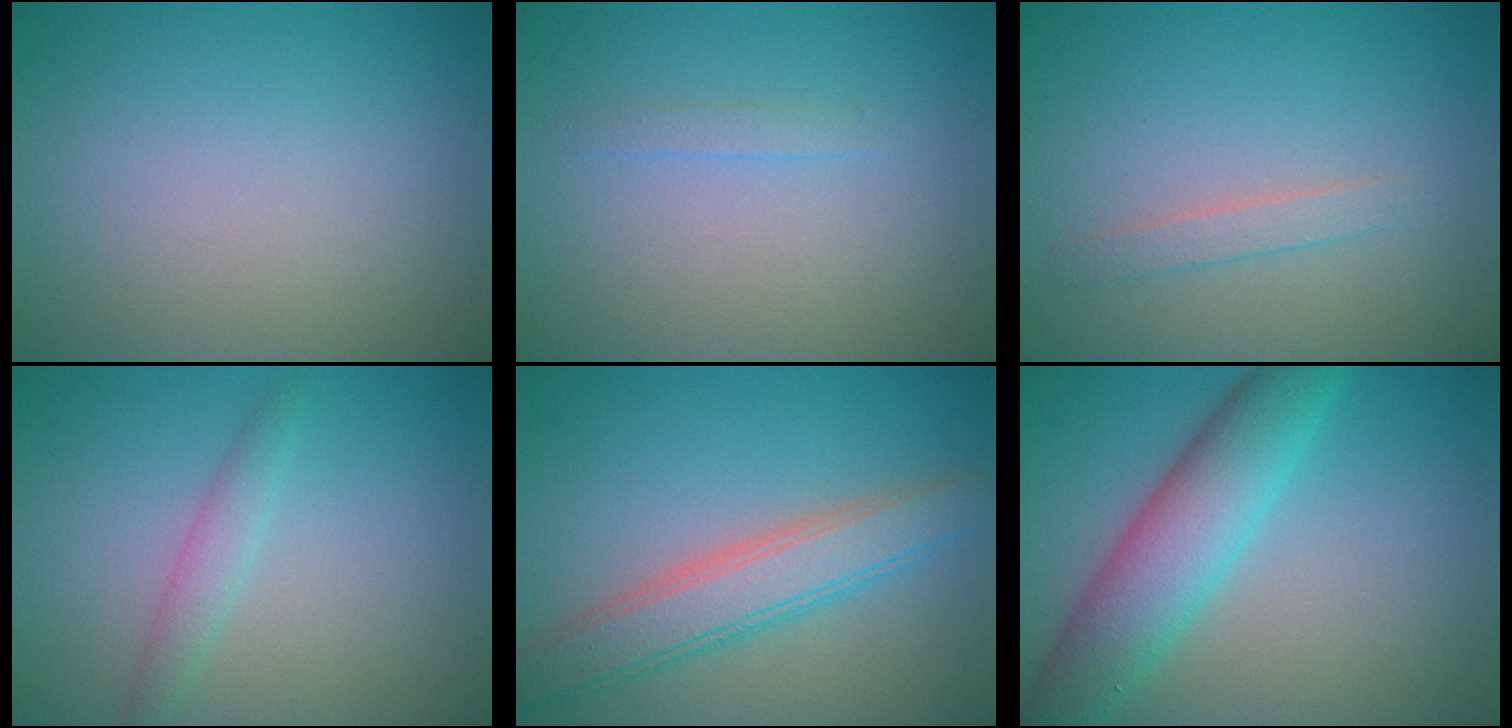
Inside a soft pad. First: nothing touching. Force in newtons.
{"total": 0.8, "press": 0.8, "slide": 0.0}
{"total": 1.4, "press": 1.4, "slide": 0.1}
{"total": 1.7, "press": 1.7, "slide": 0.1}
{"total": 4.8, "press": 4.8, "slide": 0.1}
{"total": 6.9, "press": 6.9, "slide": 0.1}